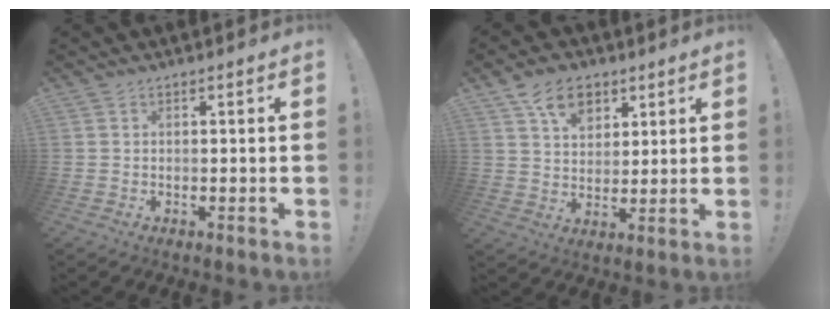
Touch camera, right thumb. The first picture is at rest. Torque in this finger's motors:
{"motor_torque": [0.06, 0.31, 0.54, 0.78, 0.09]}